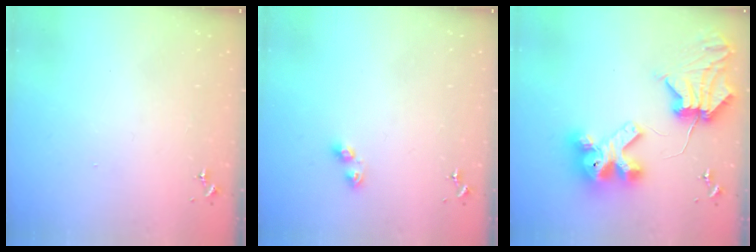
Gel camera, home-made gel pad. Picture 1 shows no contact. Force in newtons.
{"total": 5.1, "press": 5.1, "slide": 0.2}
{"total": 12.4, "press": 12.3, "slide": 1.6}